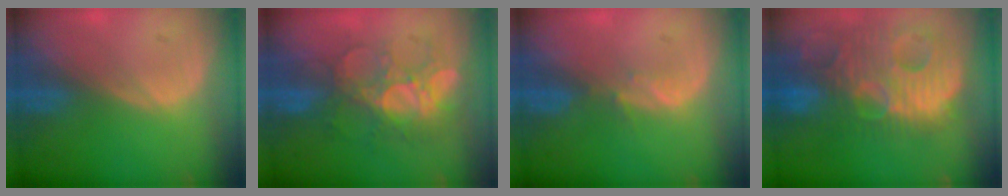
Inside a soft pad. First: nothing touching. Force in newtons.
{"total": 8.3, "press": 7.7, "slide": 3.1}
{"total": 1.7, "press": 1.5, "slide": 0.8}
{"total": 14.5, "press": 12.5, "slide": 7.3}